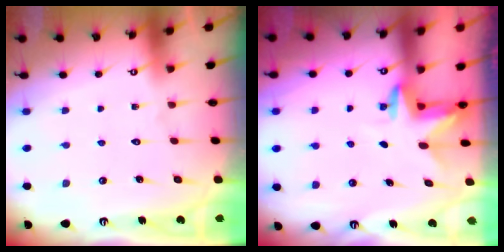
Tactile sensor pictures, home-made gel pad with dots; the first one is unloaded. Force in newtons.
{"total": 3.3, "press": 3.3, "slide": 0.3}